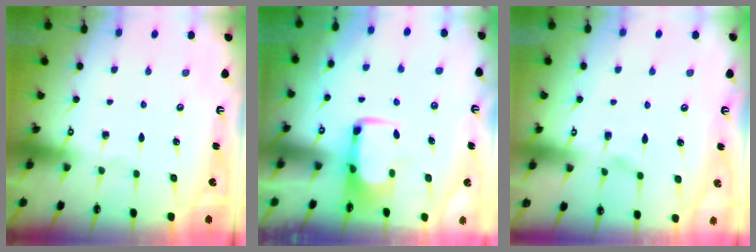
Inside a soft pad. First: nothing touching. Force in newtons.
{"total": 2.0, "press": 1.9, "slide": 0.4}
{"total": 1.8, "press": 1.6, "slide": 0.9}